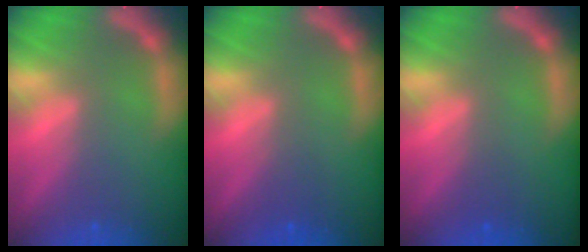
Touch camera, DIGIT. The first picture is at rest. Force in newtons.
{"total": 1.4}
{"total": 0.9}